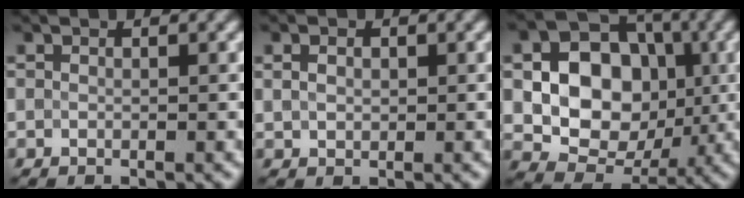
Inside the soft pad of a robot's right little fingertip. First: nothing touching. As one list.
[{"total": 1.5, "force": [0.4, 1.1, 0.9], "torque": [-0.021, 0.006, 0.005]}, {"total": 11.6, "force": [0.4, 9.2, 7.0], "torque": [-0.106, 0.025, -0.005]}]